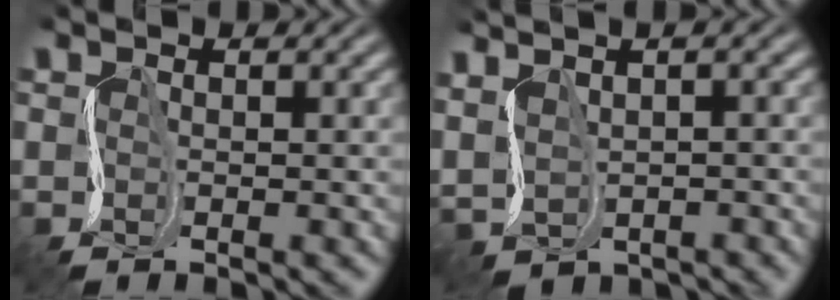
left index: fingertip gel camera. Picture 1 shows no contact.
{"total": 0.0}